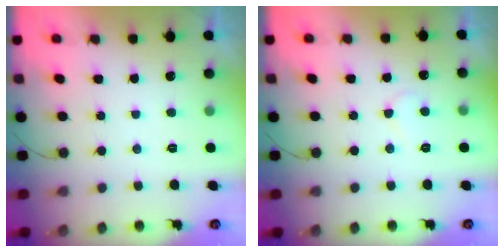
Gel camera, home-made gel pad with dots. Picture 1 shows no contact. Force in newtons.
{"total": 5.5, "press": 5.5, "slide": 0.3}